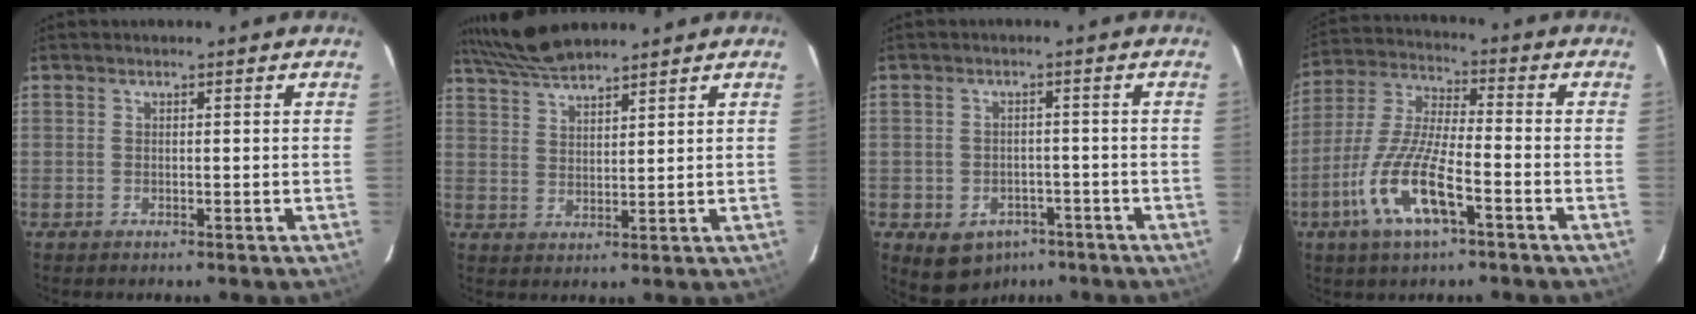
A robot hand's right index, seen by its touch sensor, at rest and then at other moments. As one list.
[{"total": 7.7, "force": [7.1, 0.6, 2.9], "torque": [-0.064, 0.016, 0.133]}, {"total": 7.8, "force": [-4.5, 5.8, 2.6], "torque": [-0.054, 0.010, -0.043]}, {"total": 13.5, "force": [-6.2, 3.2, 11.6], "torque": [-0.250, -0.009, -0.125]}]